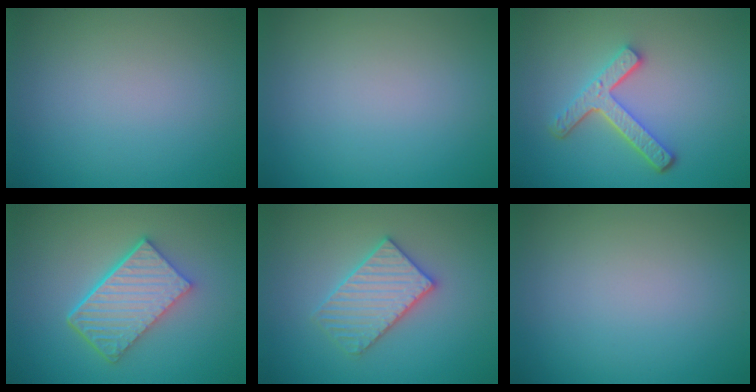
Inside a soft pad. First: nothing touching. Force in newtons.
{"total": 0.0}
{"total": 4.2, "press": 3.3, "slide": 2.6}
{"total": 6.0, "press": 4.3, "slide": 4.2}
{"total": 3.4, "press": 3.4, "slide": 0.5}
{"total": 0.0}